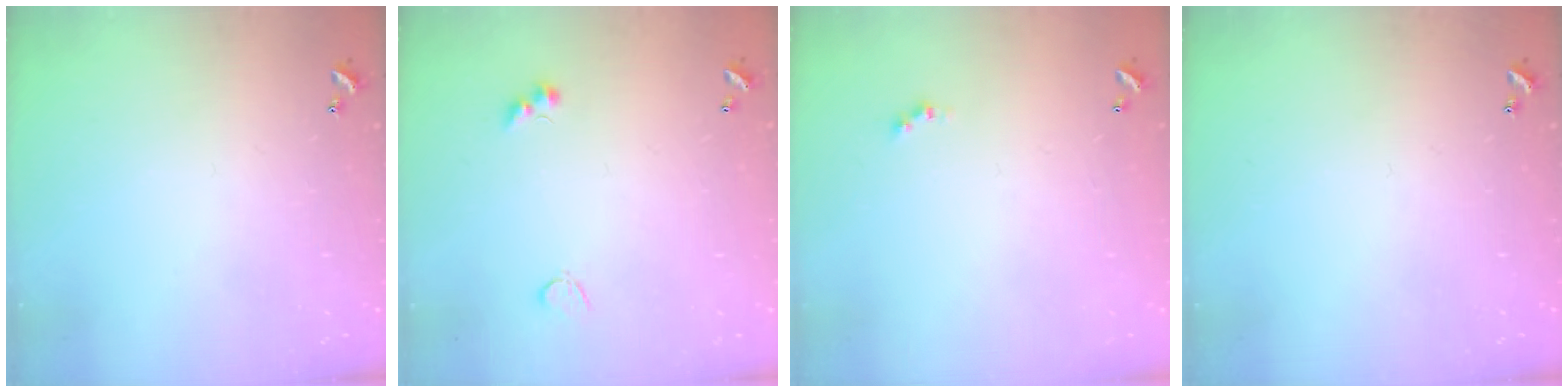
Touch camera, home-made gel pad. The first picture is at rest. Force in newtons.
{"total": 3.7, "press": 3.7, "slide": 0.7}
{"total": 0.0}
{"total": 0.0}